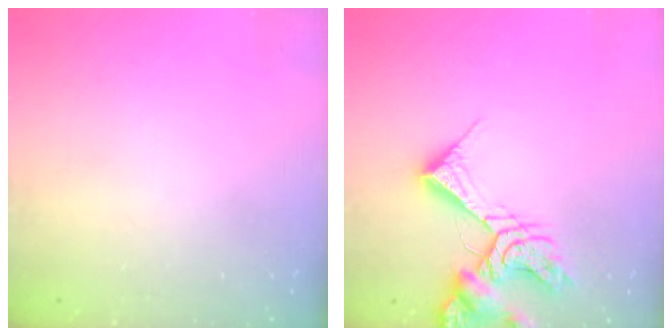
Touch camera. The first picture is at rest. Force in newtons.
{"total": 12.5, "press": 12.4, "slide": 1.5}